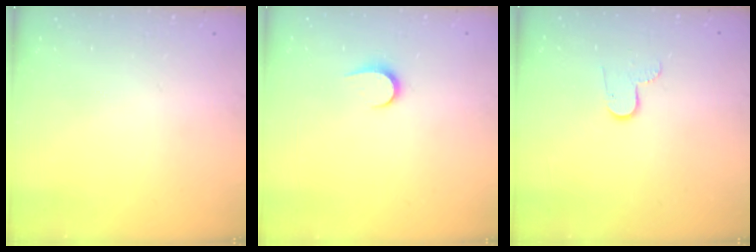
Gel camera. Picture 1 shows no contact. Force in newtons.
{"total": 5.7, "press": 5.7, "slide": 0.6}
{"total": 5.8, "press": 5.8, "slide": 0.5}